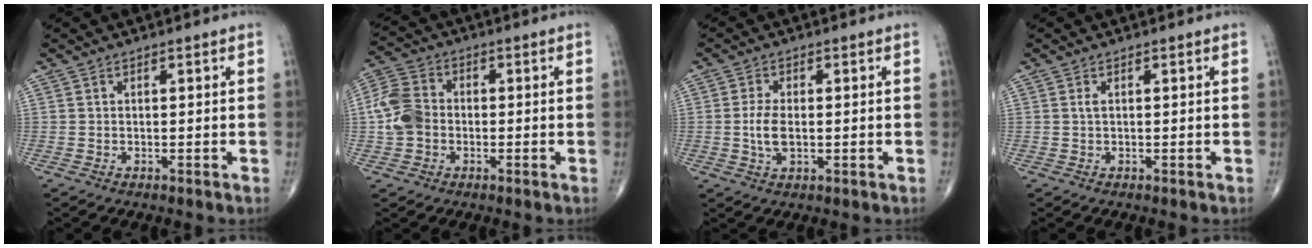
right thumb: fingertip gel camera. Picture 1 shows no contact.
{"total": 7.9, "force": [-0.9, 6.2, 4.8], "torque": [-0.095, 0.021, -0.030]}
{"total": 4.6, "force": [-0.2, 2.3, 4.0], "torque": [-0.083, -0.005, -0.005]}
{"total": 0.7, "force": [0.2, 0.2, 0.7], "torque": [-0.019, 0.002, 0.004]}